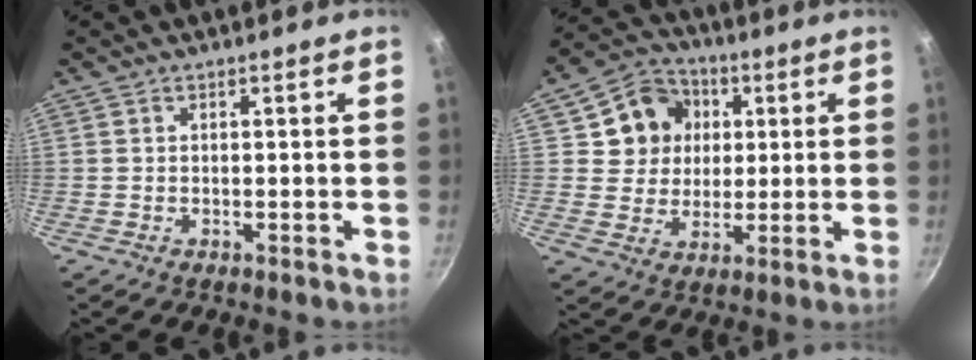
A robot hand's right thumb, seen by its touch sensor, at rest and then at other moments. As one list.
[{"total": 11.5, "force": [3.1, 10.2, 4.3], "torque": [-0.043, 0.010, 0.049]}]